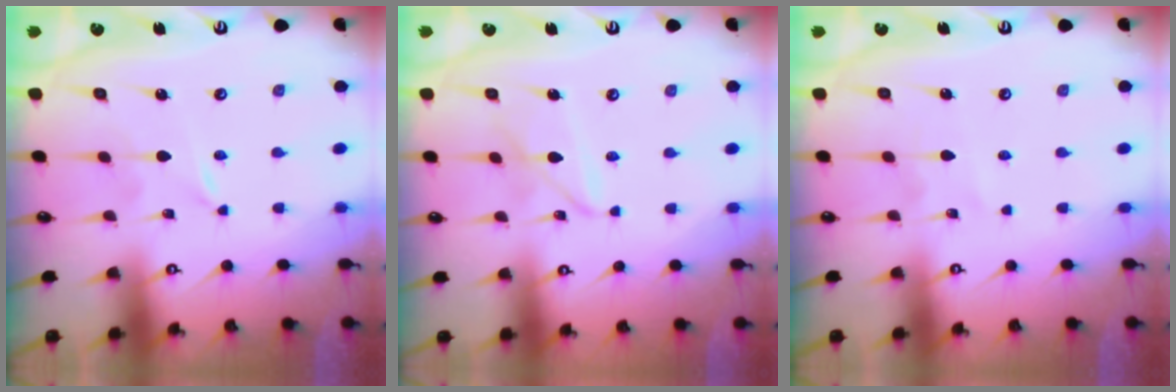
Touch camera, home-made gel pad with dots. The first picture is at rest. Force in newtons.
{"total": 6.9, "press": 6.9, "slide": 0.6}
{"total": 2.6, "press": 2.6, "slide": 0.3}